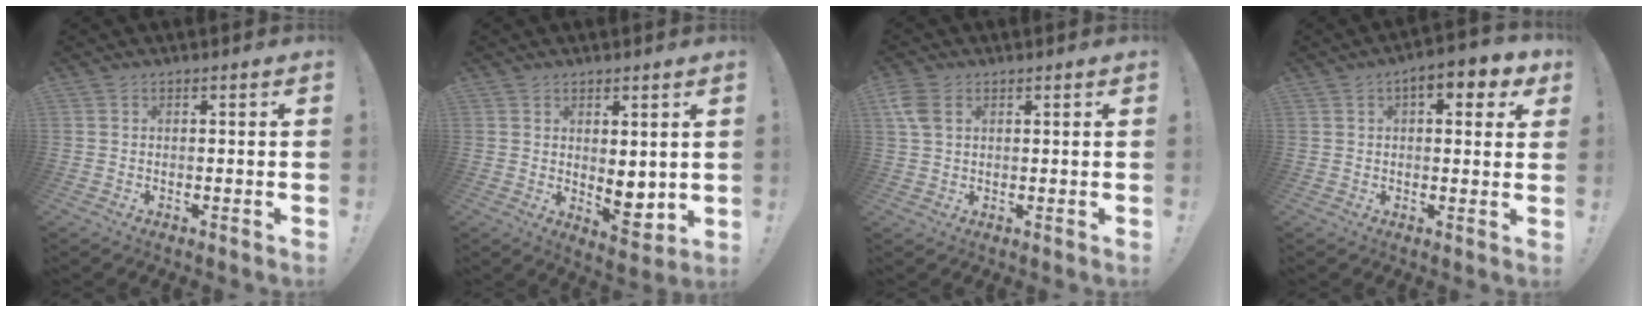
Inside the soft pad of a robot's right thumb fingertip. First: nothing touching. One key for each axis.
{"total": 6.1, "fx": 1.1, "fy": 3.9, "fz": 4.6, "tx": -0.049, "ty": -0.016, "tz": 0.029}
{"total": 5.8, "fx": 2.2, "fy": 3.8, "fz": 3.7, "tx": -0.075, "ty": 0.001, "tz": 0.045}
{"total": 7.4, "fx": 3.4, "fy": 3.0, "fz": 5.8, "tx": -0.068, "ty": -0.010, "tz": 0.051}